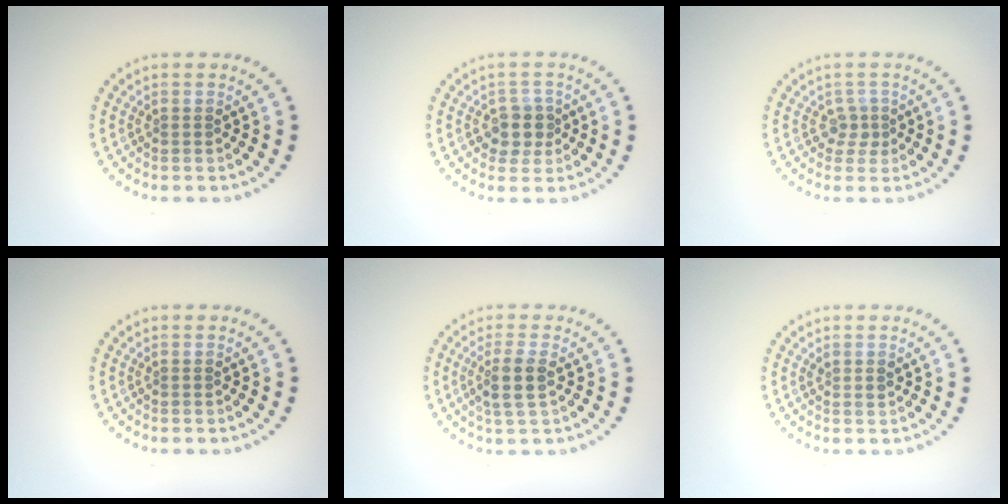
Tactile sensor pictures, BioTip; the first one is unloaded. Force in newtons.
{"total": 2.5, "press": 2.3, "slide": 1.0}
{"total": 1.5, "press": 1.1, "slide": 1.0}
{"total": 0.0}
{"total": 2.7, "press": 2.4, "slide": 1.2}
{"total": 0.9, "press": 0.8, "slide": 0.5}